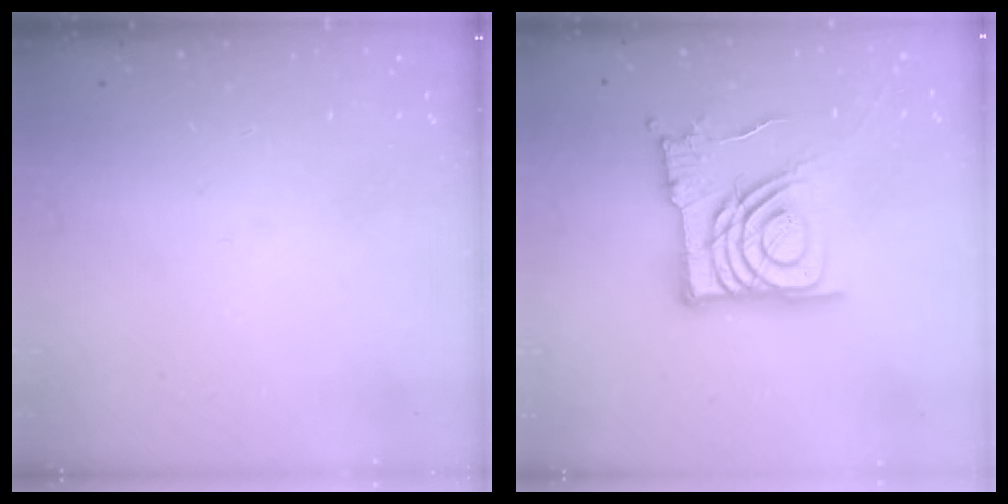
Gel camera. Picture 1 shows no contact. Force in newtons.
{"total": 15.5, "press": 15.5, "slide": 1.2}